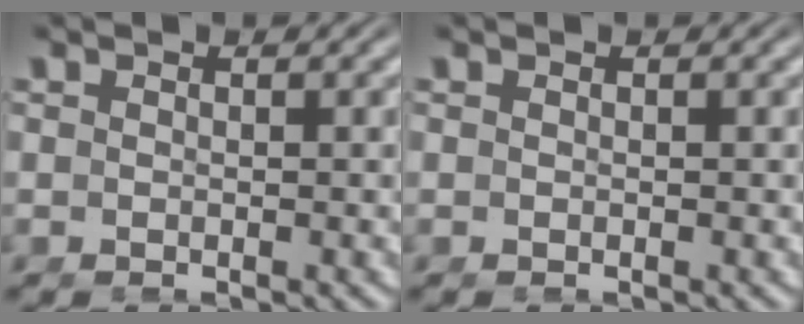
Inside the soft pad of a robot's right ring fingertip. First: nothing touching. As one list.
[{"total": 0.0}]